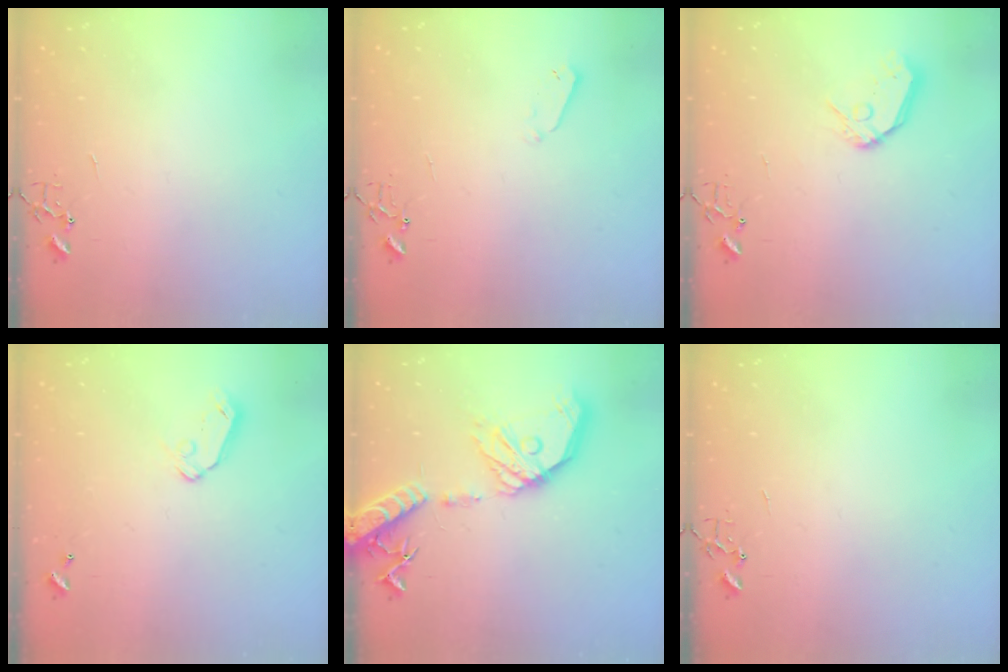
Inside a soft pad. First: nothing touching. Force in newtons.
{"total": 3.3, "press": 3.2, "slide": 0.7}
{"total": 10.5, "press": 10.5, "slide": 1.3}
{"total": 6.2, "press": 6.2, "slide": 0.6}
{"total": 22.7, "press": 22.4, "slide": 3.8}
{"total": 0.0}